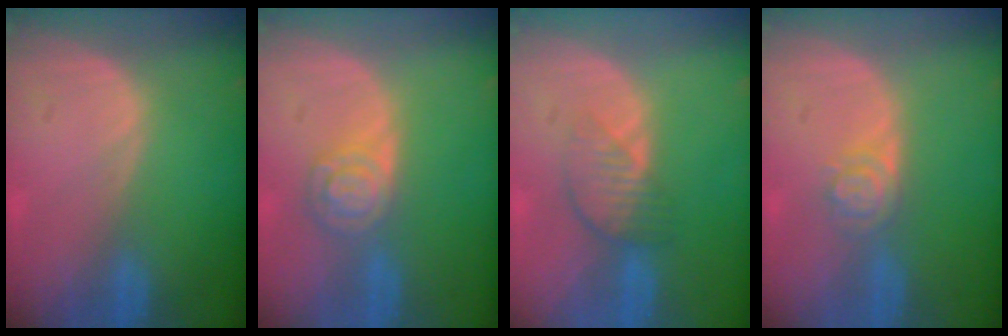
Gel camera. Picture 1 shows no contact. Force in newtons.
{"total": 5.3, "press": 4.7, "slide": 2.6}
{"total": 4.2, "press": 3.7, "slide": 1.8}
{"total": 3.9, "press": 3.4, "slide": 1.9}